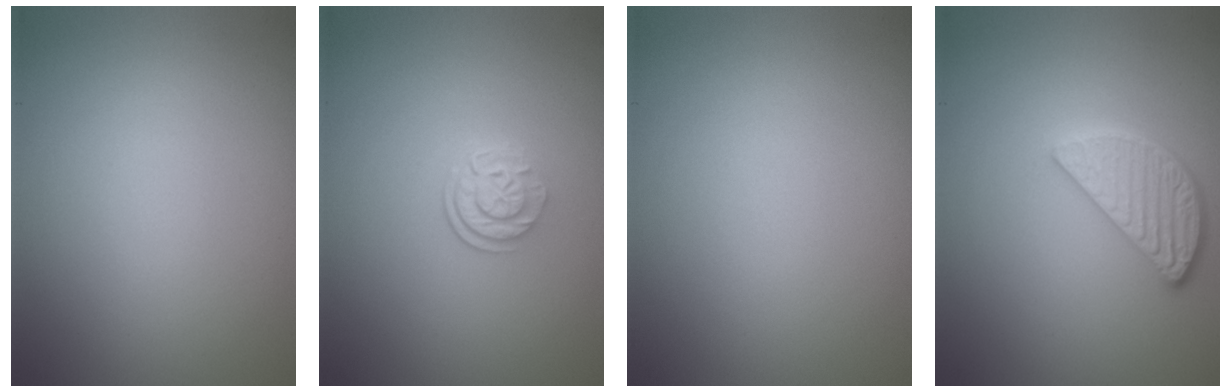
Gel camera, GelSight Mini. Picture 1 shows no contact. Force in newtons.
{"total": 2.5, "press": 1.8, "slide": 1.7}
{"total": 0.0}
{"total": 3.3, "press": 3.1, "slide": 1.0}